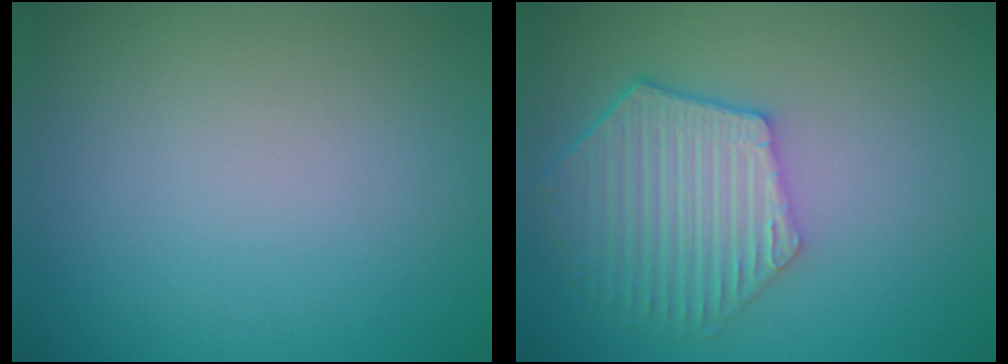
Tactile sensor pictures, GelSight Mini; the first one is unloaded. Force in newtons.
{"total": 5.8, "press": 4.7, "slide": 3.4}